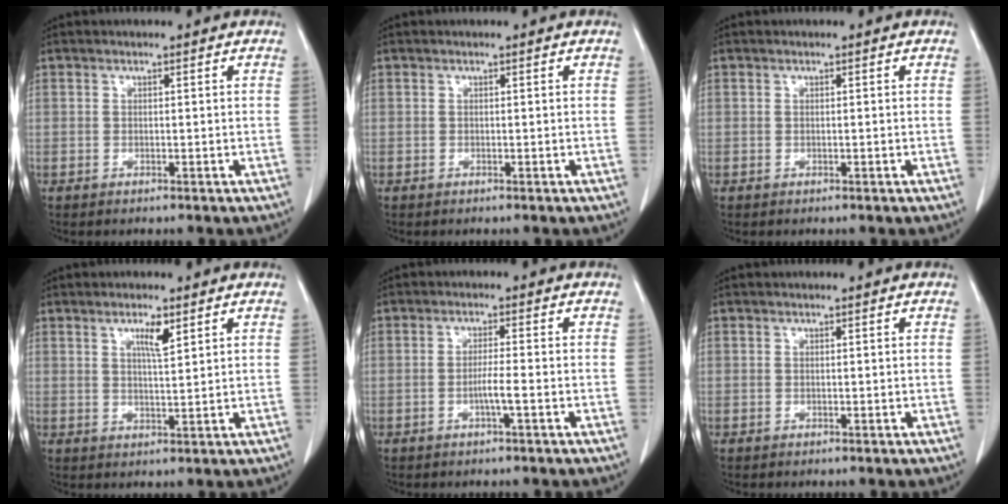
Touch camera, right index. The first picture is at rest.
{"total": 0.0}
{"total": 0.0}
{"total": 3.6, "force": [2.0, 0.4, 3.0], "torque": [-0.053, -0.003, 0.034]}
{"total": 2.7, "force": [-1.0, -0.4, 2.5], "torque": [-0.047, -0.002, -0.019]}
{"total": 0.0}